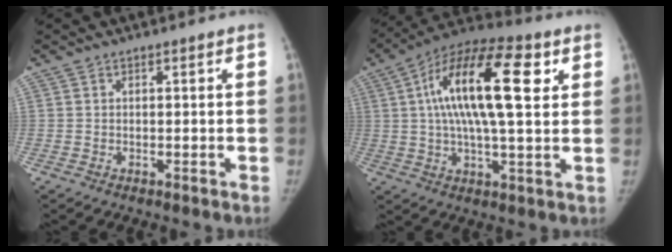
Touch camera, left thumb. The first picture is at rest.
{"total": 20.1, "force": [5.4, 7.0, 18.1], "torque": [-0.304, 0.008, 0.079]}